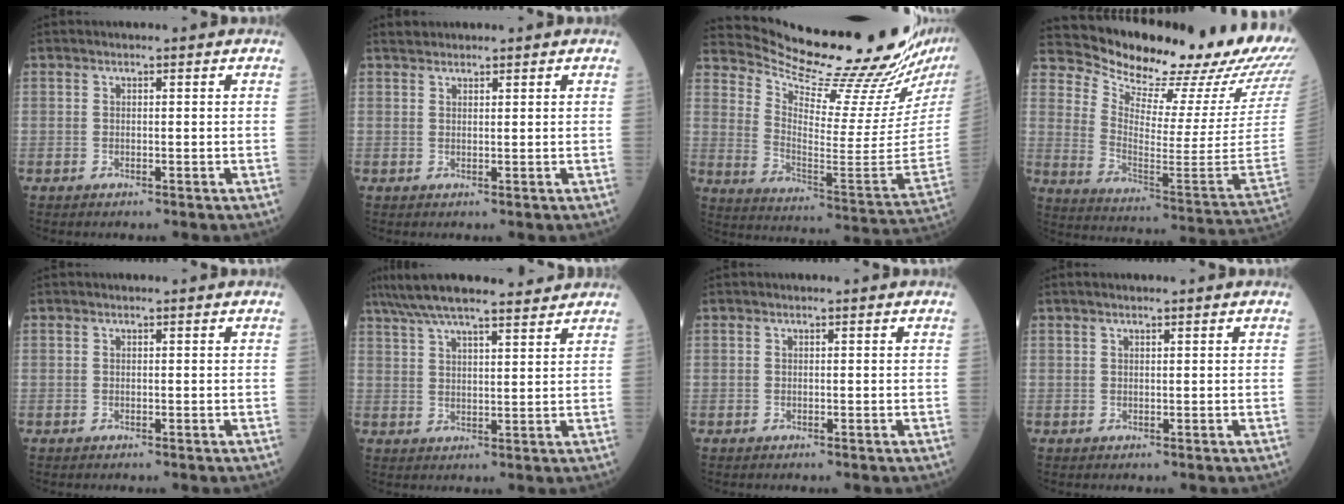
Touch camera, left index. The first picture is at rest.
{"total": 1.2, "force": [1.1, 0.3, 0.0], "torque": [-0.008, 0.009, 0.024]}
{"total": 24.0, "force": [21.9, -0.3, 9.8], "torque": [-0.171, -0.124, 0.305]}
{"total": 25.1, "force": [23.5, 2.0, 8.4], "torque": [-0.155, -0.138, 0.305]}
{"total": 0.0}
{"total": 16.3, "force": [14.1, 2.5, 7.7], "torque": [-0.147, 0.033, 0.217]}
{"total": 0.0}
{"total": 1.0, "force": [0.7, 0.0, 0.8], "torque": [-0.015, 0.010, 0.013]}